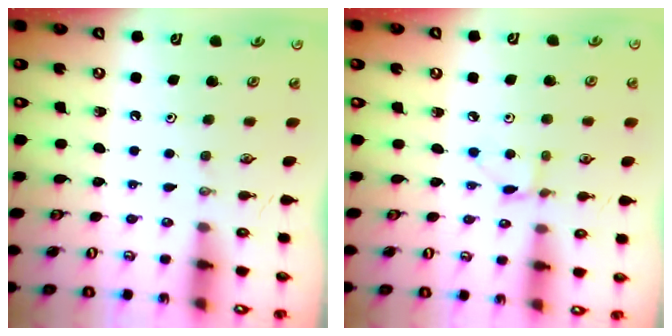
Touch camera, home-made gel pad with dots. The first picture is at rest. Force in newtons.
{"total": 3.2, "press": 3.1, "slide": 0.4}